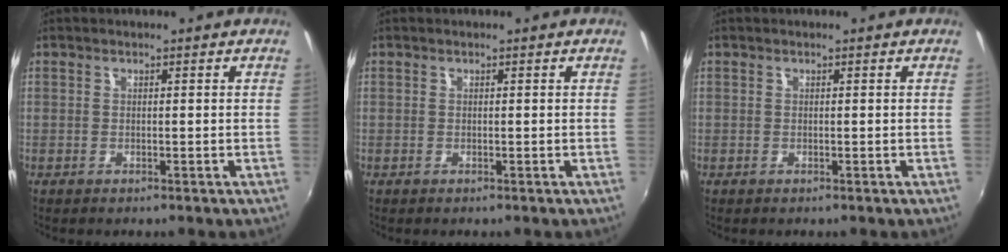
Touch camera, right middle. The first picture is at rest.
{"total": 0.0}
{"total": 0.0}